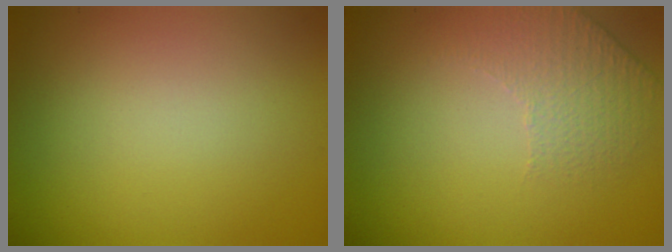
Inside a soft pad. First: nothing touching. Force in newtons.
{"total": 1.7, "press": 1.3, "slide": 1.1}